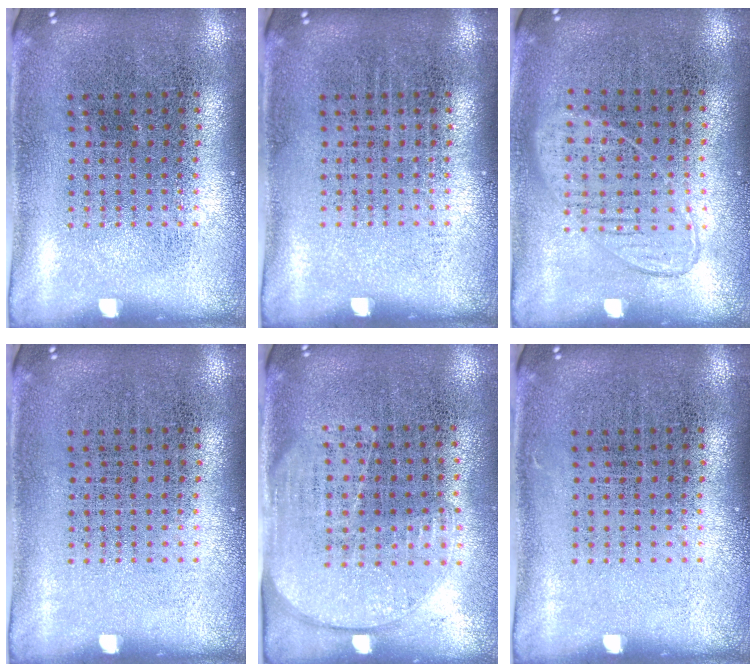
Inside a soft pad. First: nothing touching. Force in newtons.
{"total": 0.0}
{"total": 1.0, "press": 0.9, "slide": 0.4}
{"total": 0.0}
{"total": 1.7, "press": 1.5, "slide": 0.8}
{"total": 0.0}